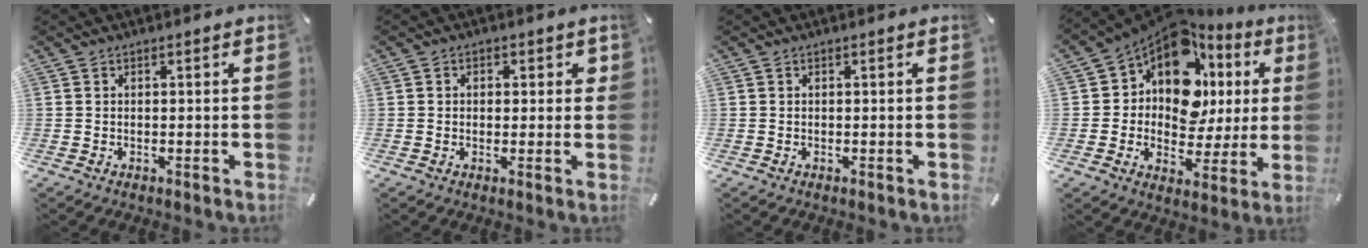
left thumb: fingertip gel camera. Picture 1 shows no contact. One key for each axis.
{"total": 2.4, "fx": -0.1, "fy": 2.0, "fz": 1.4, "tx": -0.001, "ty": 0.000, "tz": -0.010}
{"total": 0.0}
{"total": 13.8, "fx": 6.3, "fy": 9.8, "fz": 7.4, "tx": -0.140, "ty": -0.060, "tz": 0.114}